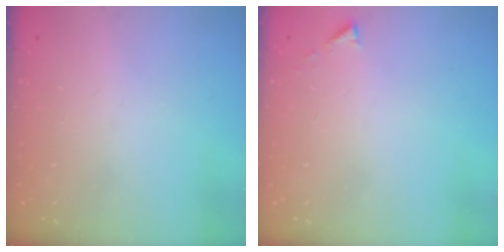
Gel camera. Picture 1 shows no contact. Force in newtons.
{"total": 2.9, "press": 2.9, "slide": 0.4}